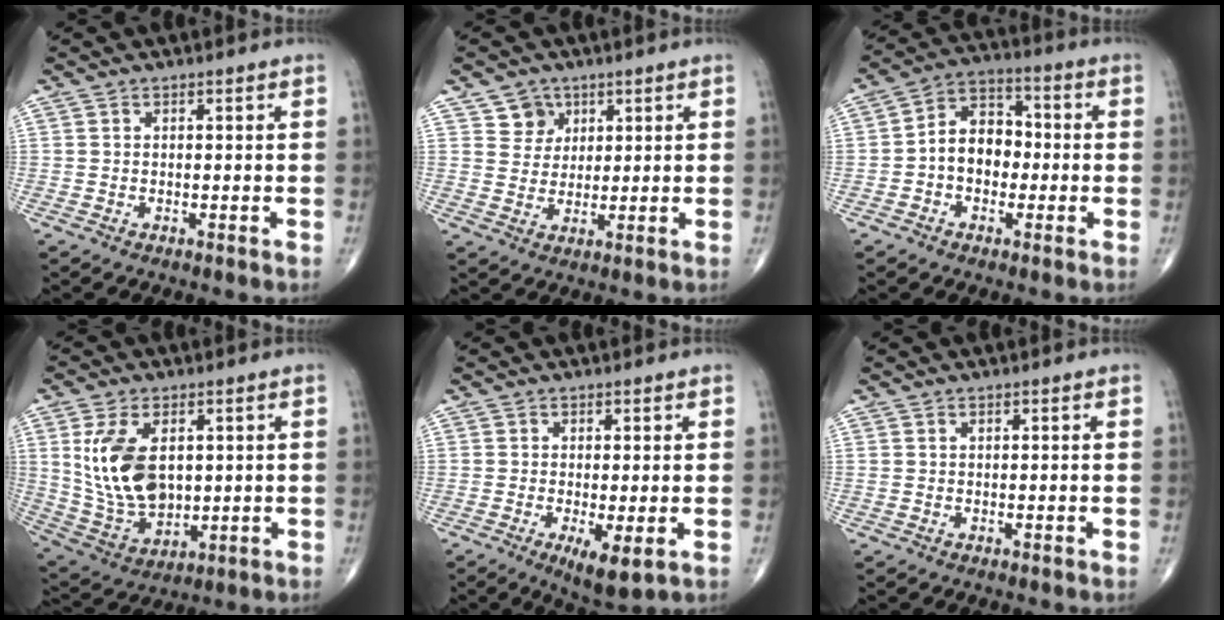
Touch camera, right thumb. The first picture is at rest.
{"total": 4.9, "force": [2.6, 4.0, 0.7], "torque": [0.012, -0.015, 0.046]}
{"total": 9.4, "force": [-1.0, 7.0, 6.2], "torque": [-0.069, 0.033, -0.032]}
{"total": 14.4, "force": [2.7, 8.8, 11.1], "torque": [-0.199, -0.013, 0.069]}
{"total": 5.7, "force": [-1.6, 1.7, 5.2], "torque": [-0.089, -0.019, -0.022]}
{"total": 0.0}